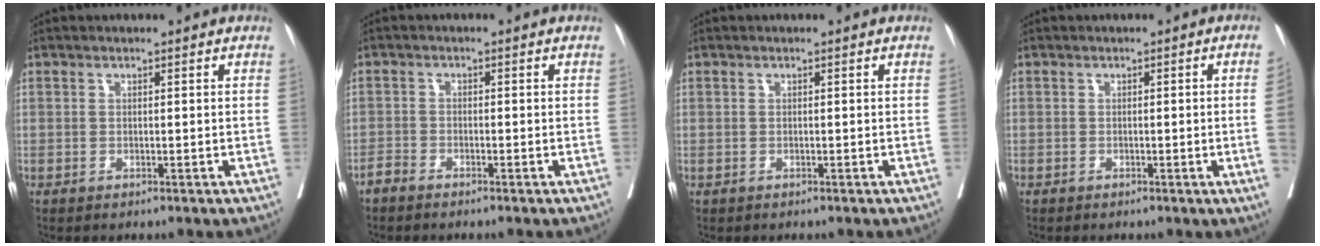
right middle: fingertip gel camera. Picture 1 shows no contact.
{"total": 1.5, "force": [-1.4, 0.4, 0.3], "torque": [-0.009, -0.001, -0.030]}
{"total": 0.0}
{"total": 2.9, "force": [-0.4, -1.1, 2.7], "torque": [-0.034, -0.008, -0.004]}